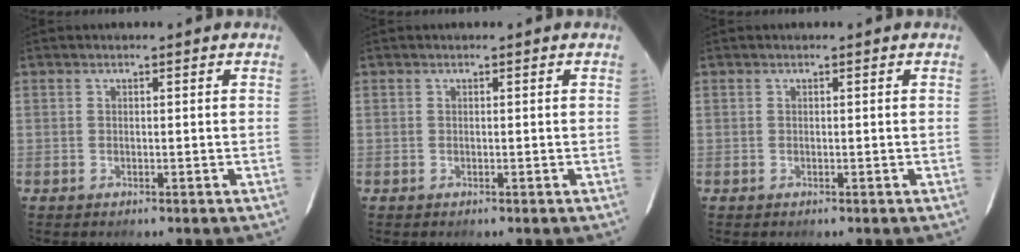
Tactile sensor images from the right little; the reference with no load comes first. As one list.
[{"total": 0.0}, {"total": 0.0}]